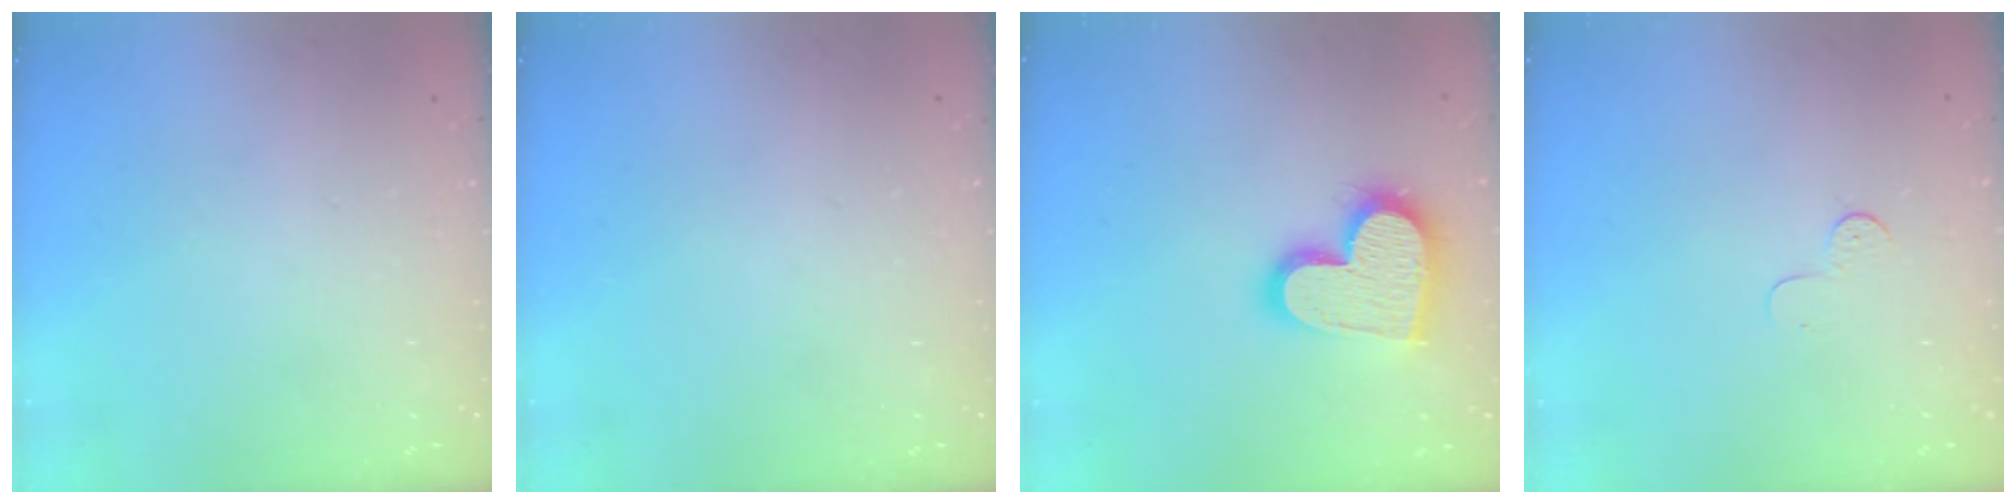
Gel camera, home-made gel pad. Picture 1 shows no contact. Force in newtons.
{"total": 0.0}
{"total": 17.2, "press": 17.1, "slide": 1.2}
{"total": 3.6, "press": 3.5, "slide": 0.3}